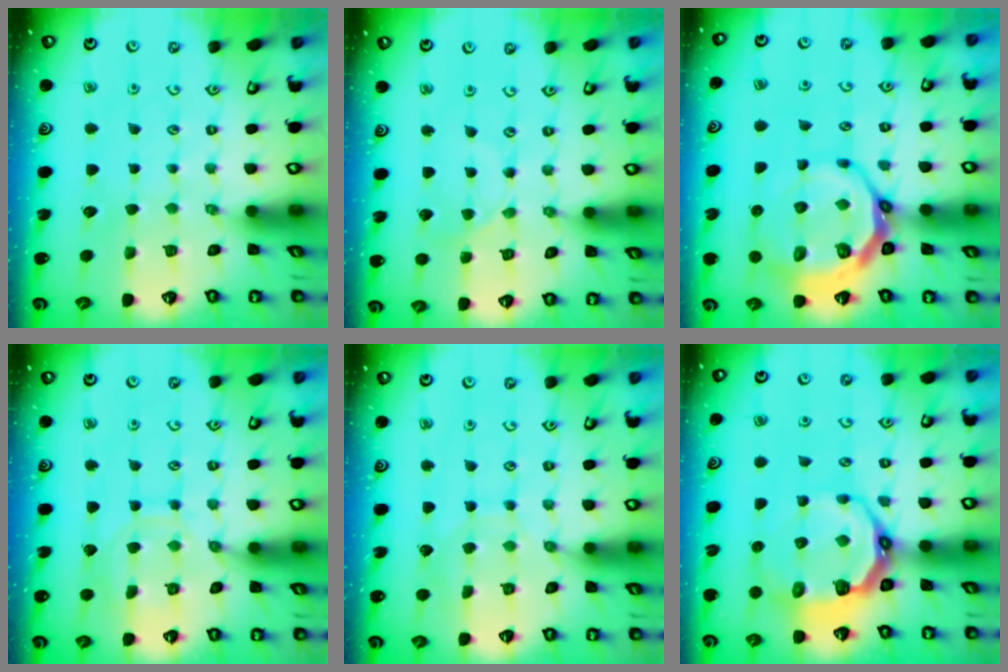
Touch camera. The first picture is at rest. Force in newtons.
{"total": 1.5, "press": 1.5, "slide": 0.4}
{"total": 11.4, "press": 10.9, "slide": 3.5}
{"total": 9.9, "press": 9.9, "slide": 0.6}
{"total": 5.0, "press": 5.0, "slide": 0.6}
{"total": 9.6, "press": 8.5, "slide": 4.4}